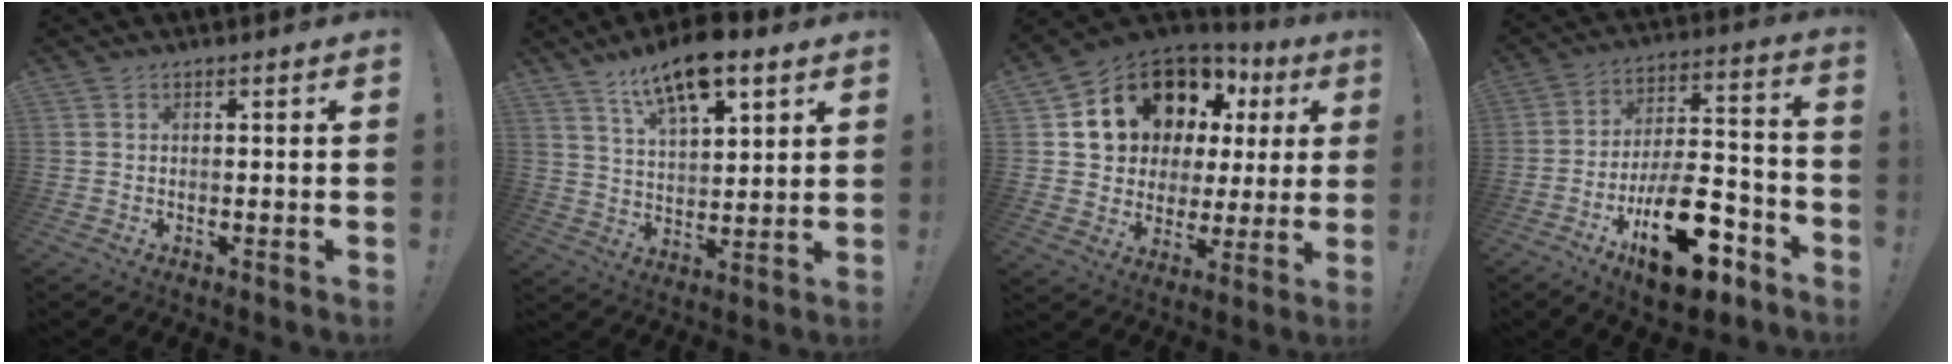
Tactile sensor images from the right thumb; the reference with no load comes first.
{"total": 13.7, "force": [9.0, 5.2, 8.9], "torque": [-0.149, -0.041, 0.155]}
{"total": 15.8, "force": [8.6, 10.9, 7.6], "torque": [-0.131, -0.049, 0.178]}
{"total": 22.7, "force": [-11.4, 10.4, 16.6], "torque": [-0.270, 0.084, -0.173]}